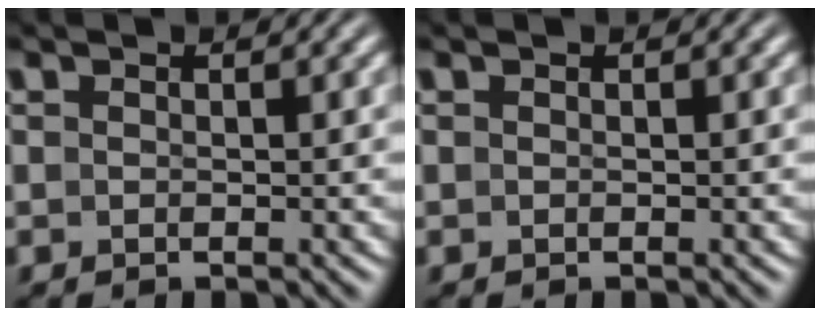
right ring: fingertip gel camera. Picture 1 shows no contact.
{"total": 0.0}